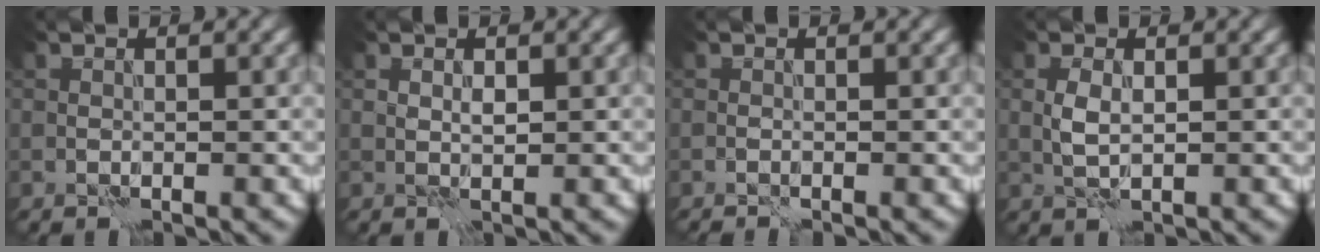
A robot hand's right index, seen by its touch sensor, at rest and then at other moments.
{"total": 0.6, "force": [0.3, 0.2, 0.5], "torque": [-0.012, 0.000, 0.007]}
{"total": 0.6, "force": [-0.6, -0.1, 0.0], "torque": [0.002, 0.003, -0.012]}
{"total": 1.6, "force": [0.2, 0.7, 1.4], "torque": [-0.034, 0.001, 0.006]}